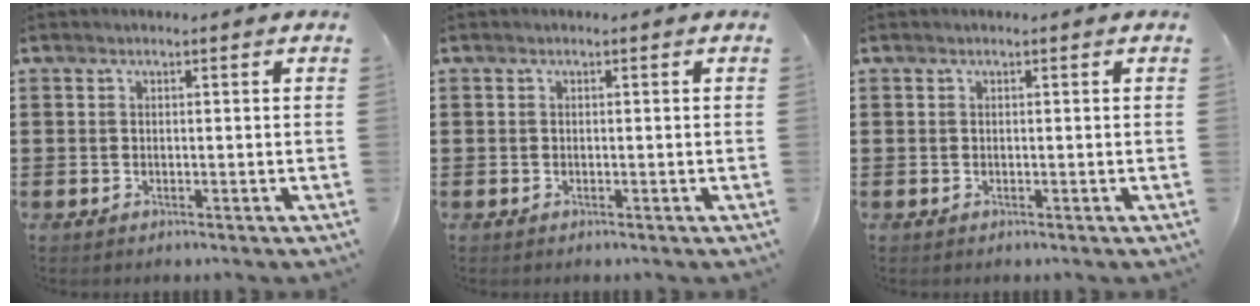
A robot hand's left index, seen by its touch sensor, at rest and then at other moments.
{"total": 0.0}
{"total": 0.0}